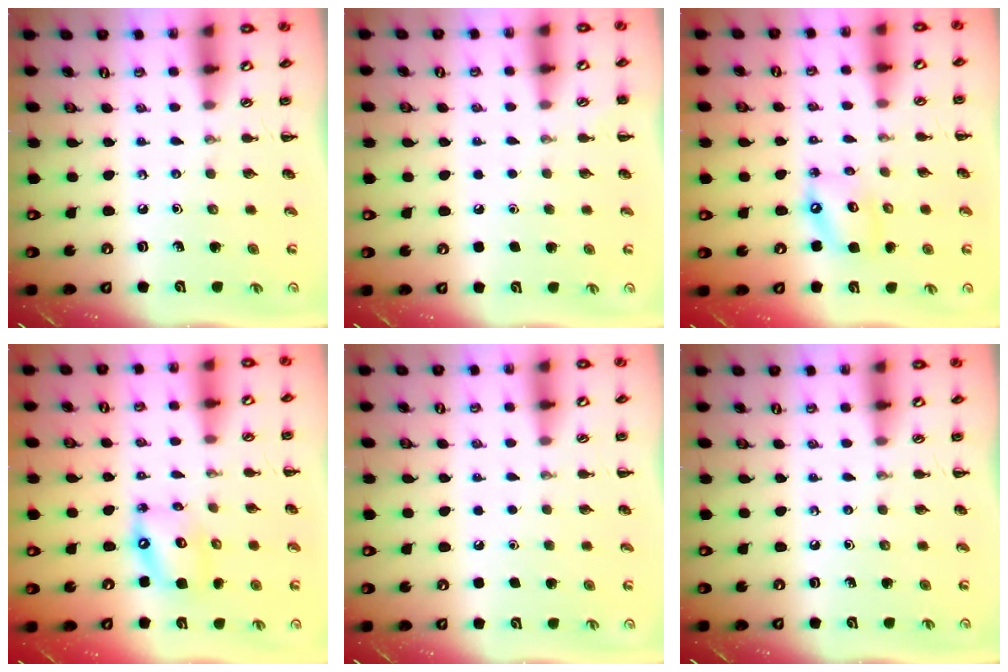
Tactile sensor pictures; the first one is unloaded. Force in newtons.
{"total": 1.6, "press": 1.6, "slide": 0.1}
{"total": 7.9, "press": 7.8, "slide": 1.7}
{"total": 9.0, "press": 8.8, "slide": 1.9}
{"total": 1.7, "press": 1.7, "slide": 0.1}
{"total": 0.0}